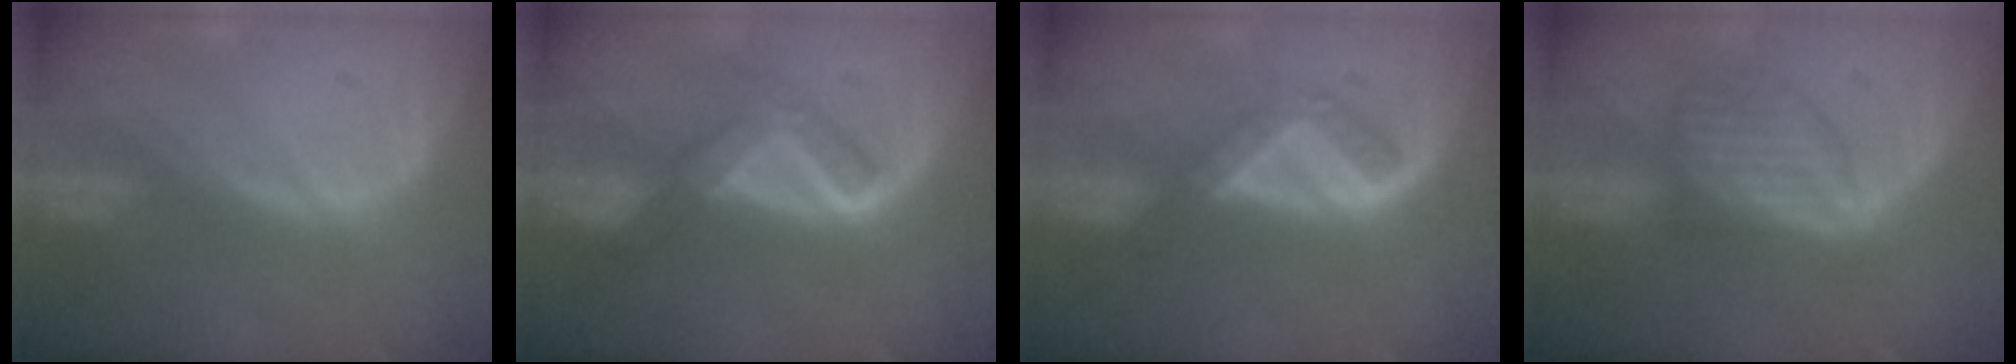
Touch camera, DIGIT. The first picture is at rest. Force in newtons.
{"total": 5.4, "press": 5.4, "slide": 0.7}
{"total": 5.3, "press": 4.6, "slide": 2.7}
{"total": 6.0, "press": 6.0, "slide": 0.7}